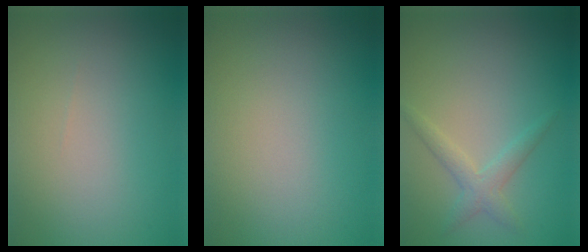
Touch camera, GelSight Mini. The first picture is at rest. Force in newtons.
{"total": 0.0}
{"total": 2.0, "press": 2.0, "slide": 0.1}